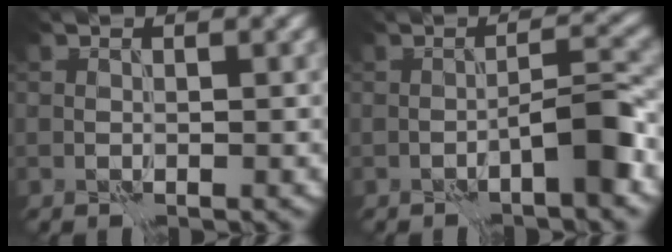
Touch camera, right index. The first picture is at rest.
{"total": 3.2, "force": [-1.8, 0.0, 2.7], "torque": [-0.040, 0.018, -0.031]}